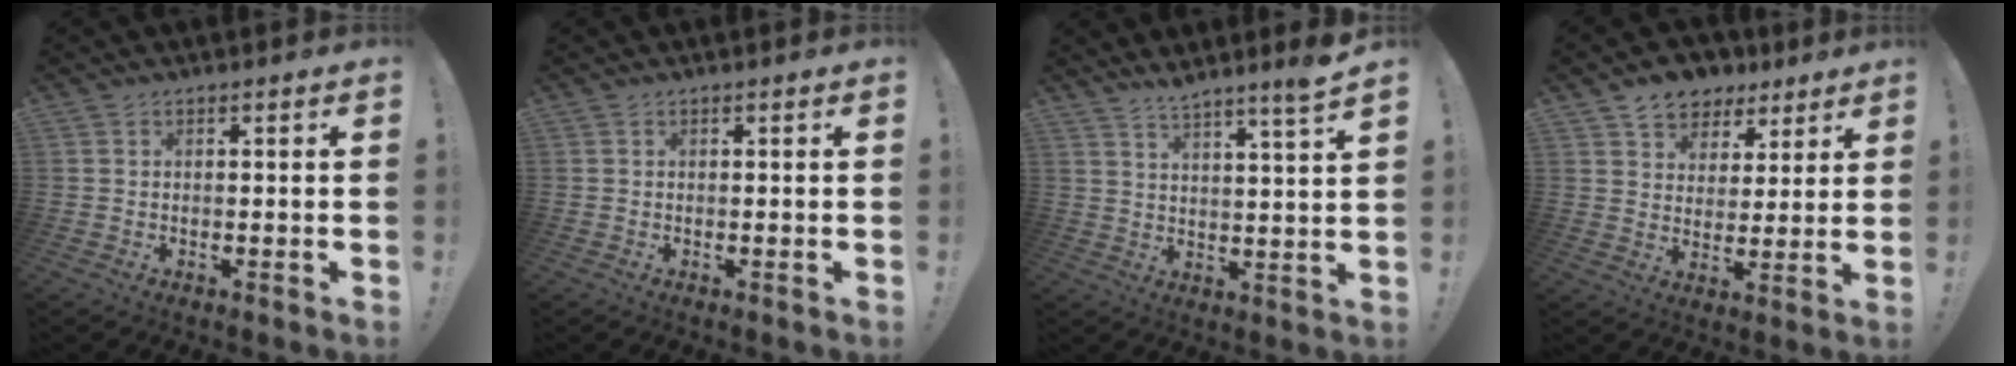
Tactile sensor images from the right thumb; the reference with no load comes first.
{"total": 0.0}
{"total": 6.8, "force": [5.5, -0.8, 4.0], "torque": [-0.064, -0.042, 0.090]}
{"total": 8.4, "force": [5.8, 5.9, 1.2], "torque": [-0.016, -0.044, 0.112]}